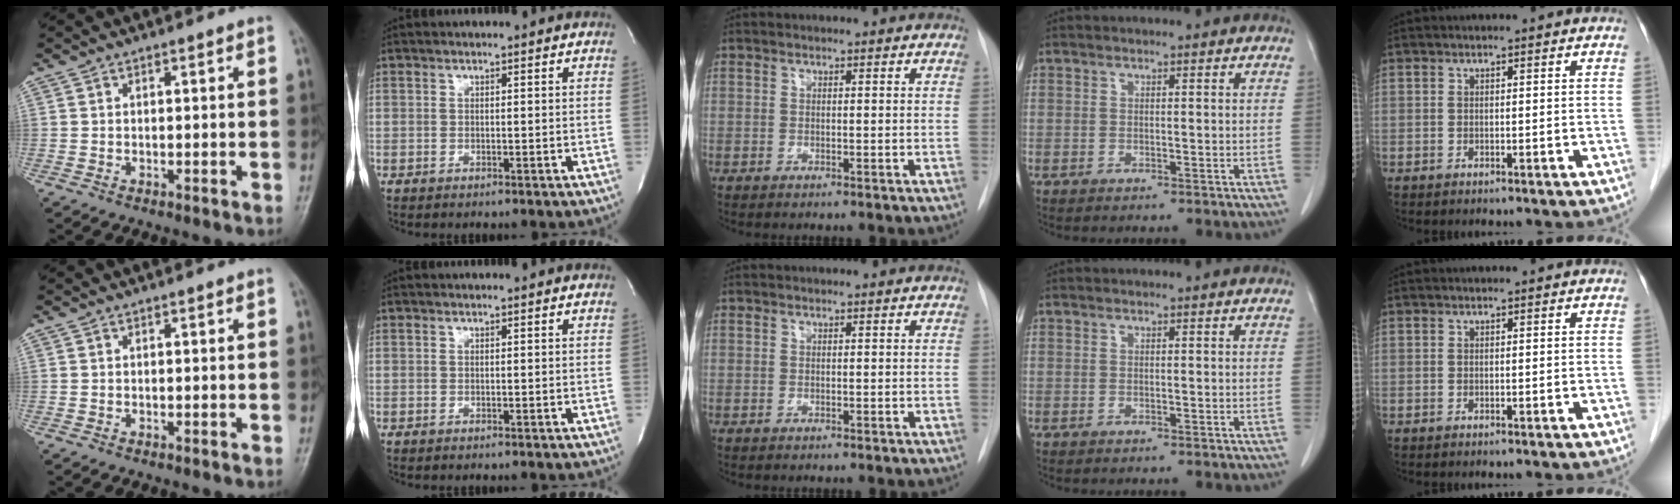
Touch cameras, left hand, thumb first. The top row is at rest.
{}